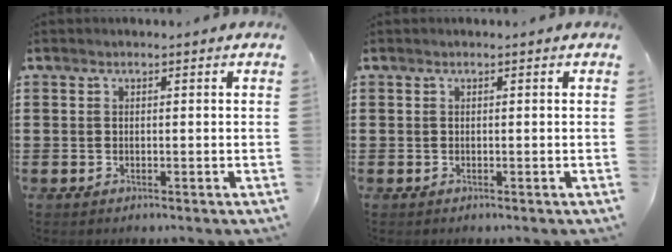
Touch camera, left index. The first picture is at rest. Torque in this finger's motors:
{"motor_torque": [0.00, 0.00, 0.01, 0.00]}